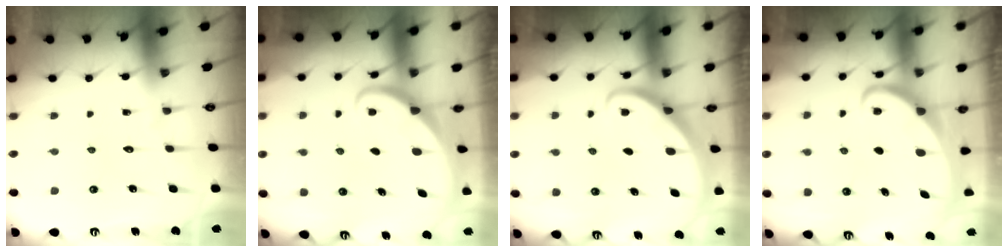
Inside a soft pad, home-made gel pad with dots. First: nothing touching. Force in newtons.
{"total": 1.7, "press": 1.7, "slide": 0.1}
{"total": 2.8, "press": 2.8, "slide": 0.2}
{"total": 2.0, "press": 2.0, "slide": 0.3}